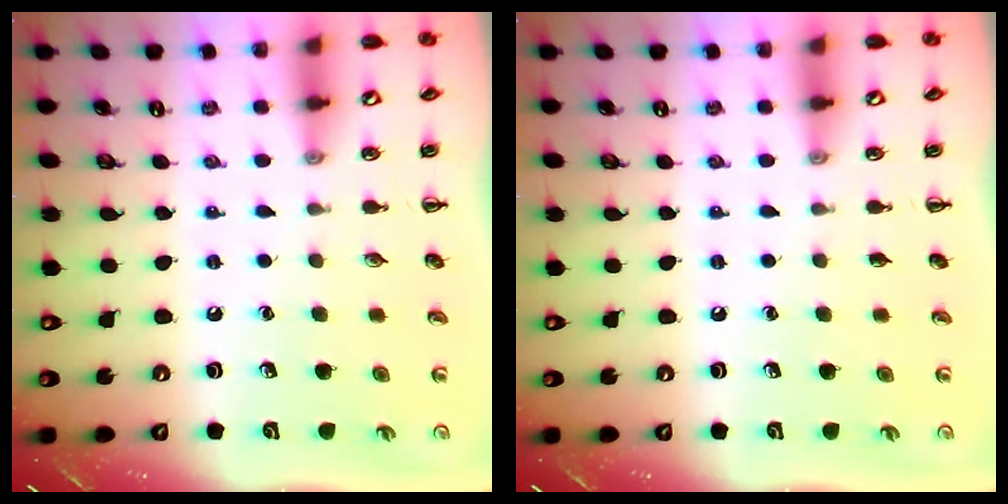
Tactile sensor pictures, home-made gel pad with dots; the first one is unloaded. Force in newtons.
{"total": 0.0}